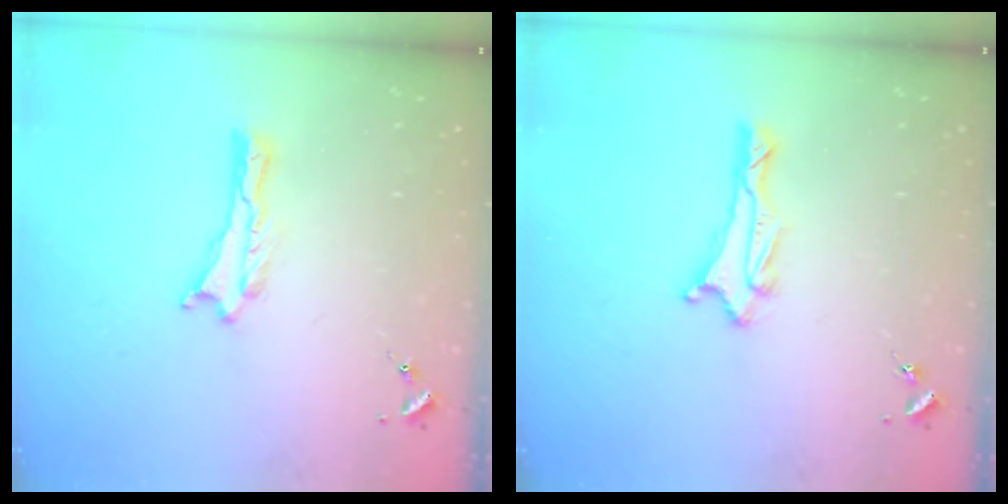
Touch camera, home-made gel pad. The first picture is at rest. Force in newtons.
{"total": 2.0, "press": 1.8, "slide": 0.8}